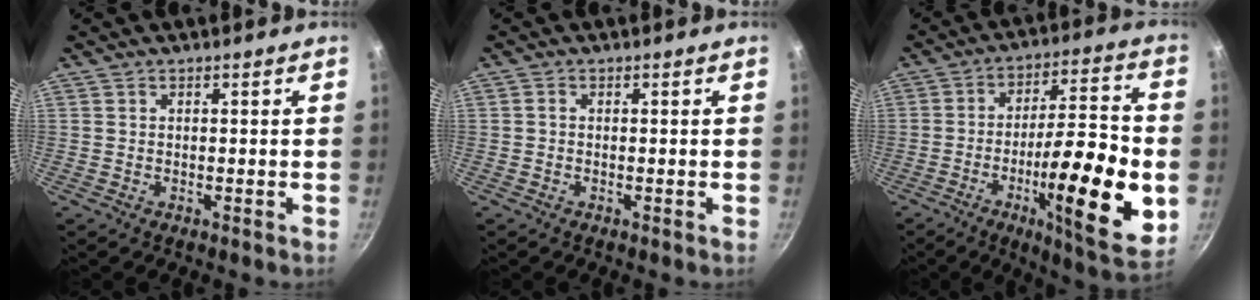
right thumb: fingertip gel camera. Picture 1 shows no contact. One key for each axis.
{"total": 0.6, "fx": -0.1, "fy": 0.4, "fz": 0.4, "tx": -0.007, "ty": 0.004, "tz": -0.004}
{"total": 23.2, "fx": -5.6, "fy": 5.9, "fz": 21.7, "tx": -0.307, "ty": 0.020, "tz": -0.084}